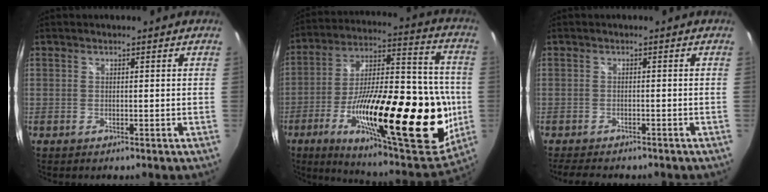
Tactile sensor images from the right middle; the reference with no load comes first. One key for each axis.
{"total": 34.7, "fx": -9.3, "fy": 11.2, "fz": 31.5, "tx": -0.487, "ty": -0.016, "tz": -0.135}
{"total": 5.8, "fx": -5.1, "fy": 1.7, "fz": 2.4, "tx": -0.057, "ty": -0.013, "tz": -0.077}